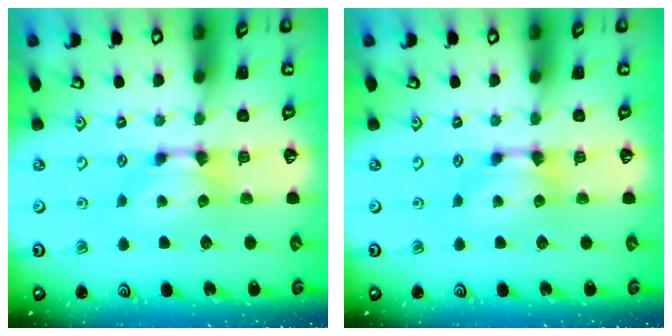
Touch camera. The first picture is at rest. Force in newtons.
{"total": 0.0}